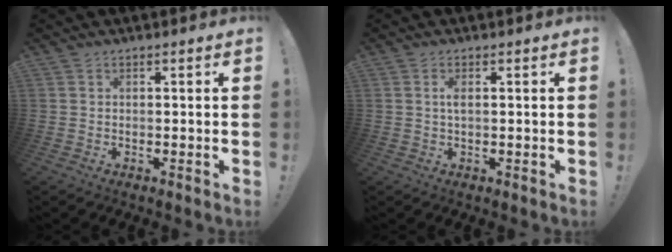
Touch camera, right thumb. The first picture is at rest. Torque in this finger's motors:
{"motor_torque": [0.10, 0.12, 0.48, -0.43, 0.15]}